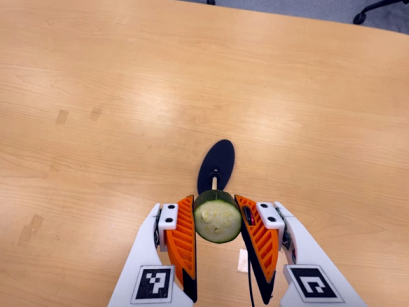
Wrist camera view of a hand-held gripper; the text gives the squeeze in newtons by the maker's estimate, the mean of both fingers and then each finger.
{"total": 10.1, "left": 9.6, "right": 10.7}